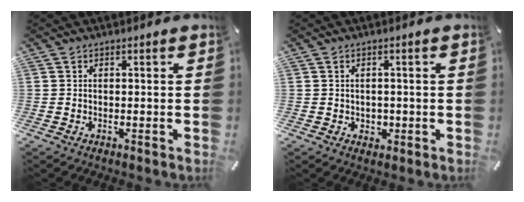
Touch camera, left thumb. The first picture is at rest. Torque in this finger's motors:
{"motor_torque": [0.15, 0.02, 0.14, -0.20, 0.04]}